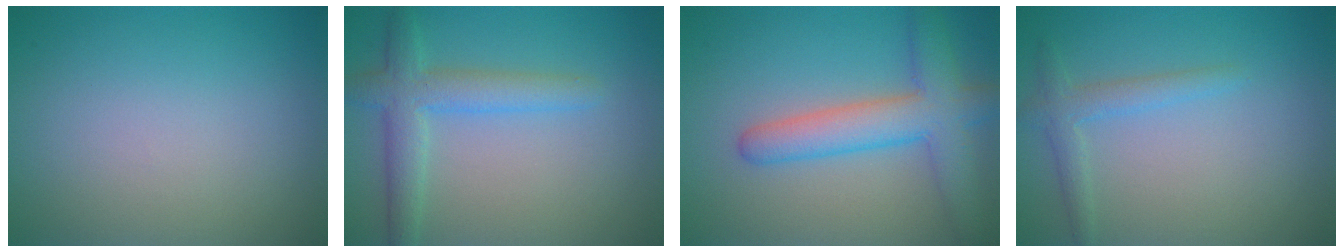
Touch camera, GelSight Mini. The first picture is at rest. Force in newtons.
{"total": 2.9, "press": 2.9, "slide": 0.1}
{"total": 5.7, "press": 5.7, "slide": 0.2}
{"total": 2.0, "press": 2.0, "slide": 0.1}